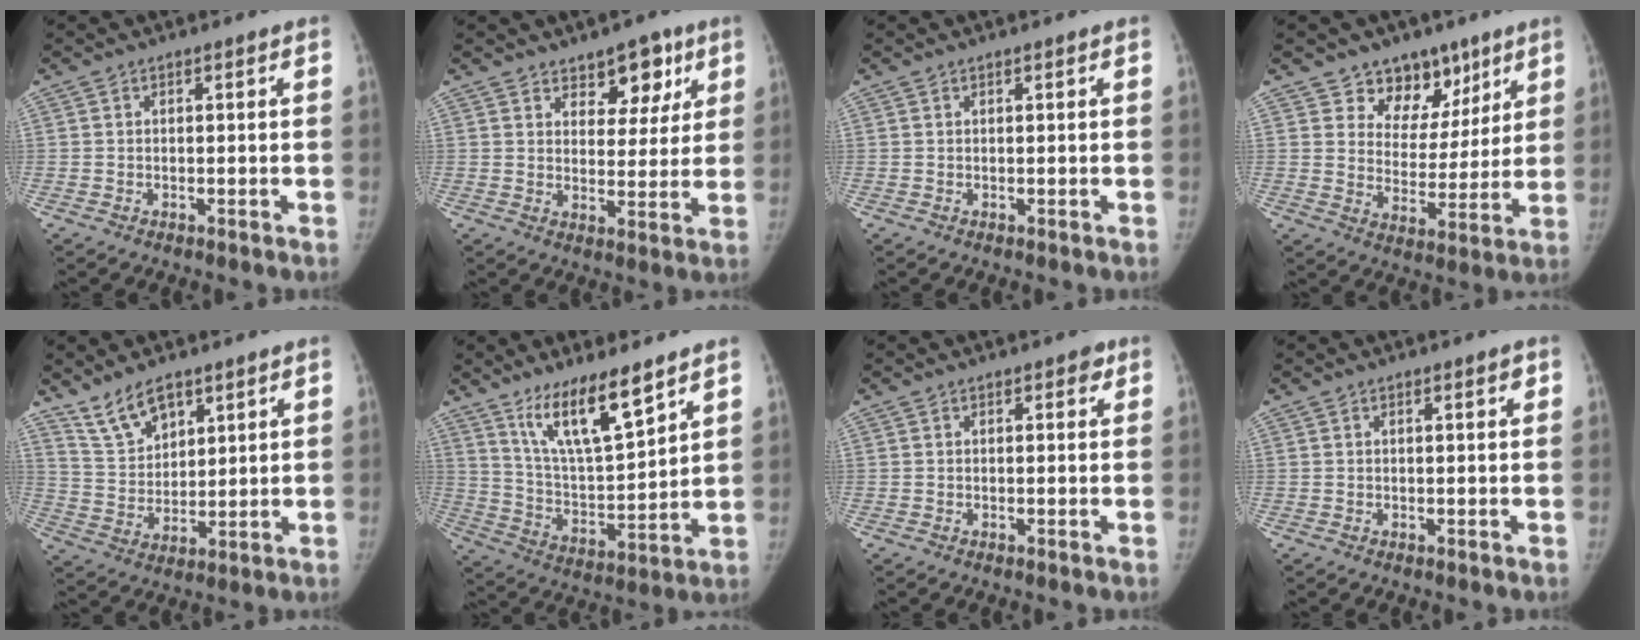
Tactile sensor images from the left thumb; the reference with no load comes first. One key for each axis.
{"total": 7.9, "fx": 4.8, "fy": 4.9, "fz": 3.9, "tx": -0.013, "ty": -0.024, "tz": 0.070}
{"total": 0.0}
{"total": 11.3, "fx": 7.4, "fy": 7.8, "fz": 3.3, "tx": 0.004, "ty": -0.039, "tz": 0.122}
{"total": 8.5, "fx": 6.3, "fy": 4.1, "fz": 4.0, "tx": -0.054, "ty": -0.034, "tz": 0.130}
{"total": 14.0, "fx": 9.7, "fy": 3.2, "fz": 9.6, "tx": -0.152, "ty": -0.064, "tz": 0.190}
{"total": 1.5, "fx": 0.7, "fy": 0.8, "fz": 1.0, "tx": -0.003, "ty": 0.000, "tz": 0.006}
{"total": 1.1, "fx": 0.5, "fy": 0.2, "fz": 1.0, "tx": -0.013, "ty": 0.001, "tz": 0.007}